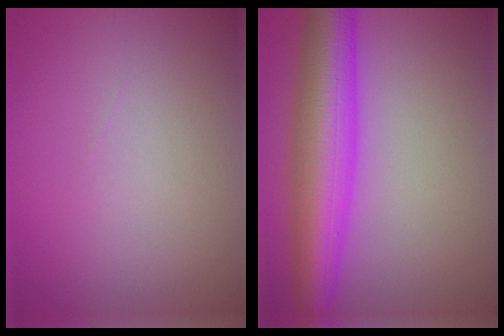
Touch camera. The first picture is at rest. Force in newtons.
{"total": 9.1, "press": 9.1, "slide": 0.2}